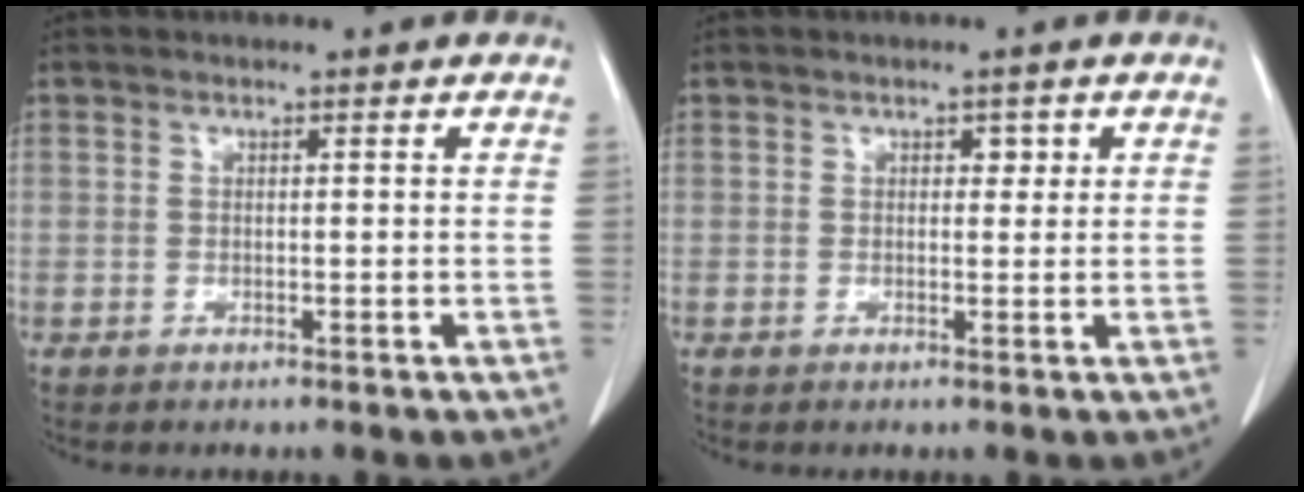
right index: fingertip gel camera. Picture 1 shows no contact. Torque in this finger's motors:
{"motor_torque": [0.07, 0.02, 0.01, 0.00]}